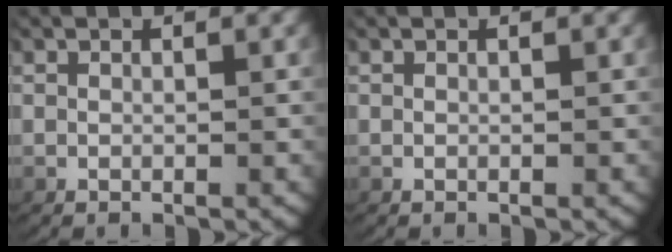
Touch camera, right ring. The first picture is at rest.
{"total": 0.0}